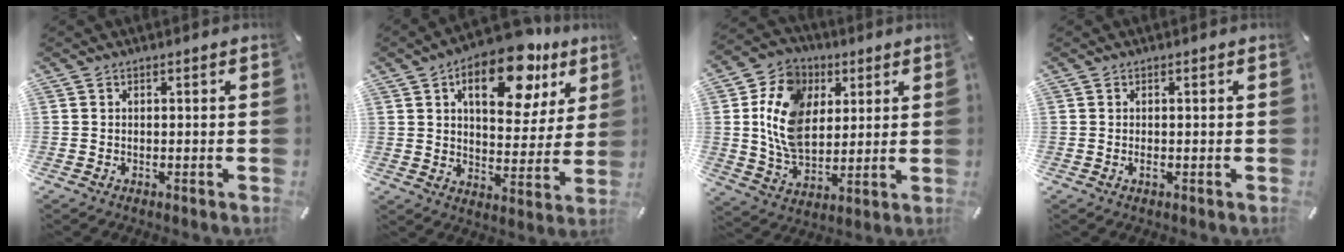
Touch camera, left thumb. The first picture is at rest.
{"total": 18.0, "force": [10.0, 9.3, 11.7], "torque": [-0.157, -0.049, 0.161]}
{"total": 14.0, "force": [3.3, 10.9, 8.1], "torque": [-0.181, -0.001, 0.059]}
{"total": 1.1, "force": [-0.2, 0.3, 1.0], "torque": [-0.020, -0.002, -0.003]}